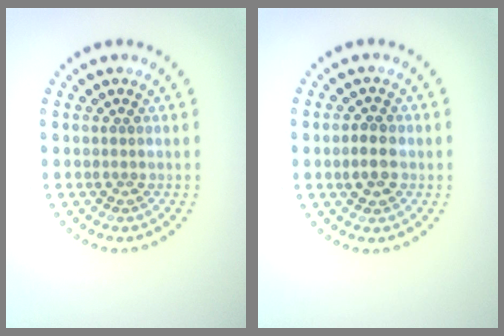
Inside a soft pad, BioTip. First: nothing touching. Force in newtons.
{"total": 2.3, "press": 2.3, "slide": 0.3}